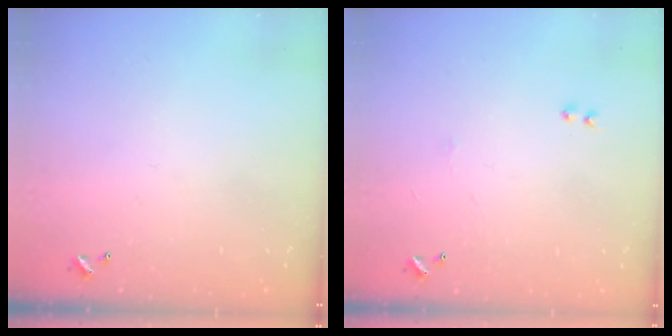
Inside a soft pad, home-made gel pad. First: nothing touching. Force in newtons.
{"total": 0.9, "press": 0.8, "slide": 0.5}